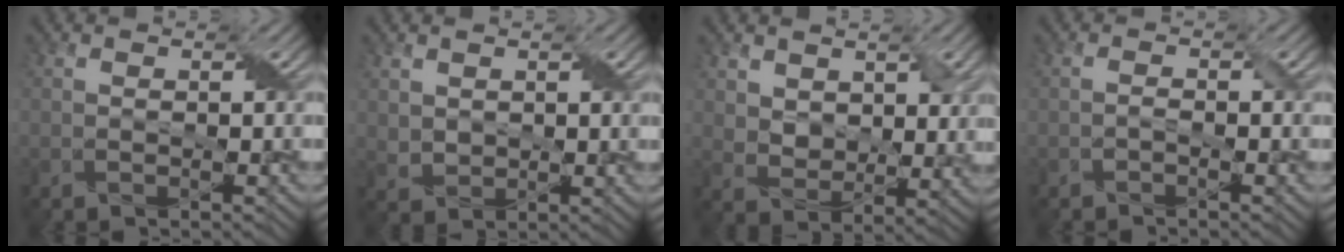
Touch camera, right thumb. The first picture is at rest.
{"total": 2.5, "force": [1.5, 1.7, 1.1], "torque": [-0.032, -0.004, 0.033]}
{"total": 5.2, "force": [2.9, 3.5, 2.6], "torque": [-0.072, -0.009, 0.052]}
{"total": 1.0, "force": [-0.6, 0.3, 0.7], "torque": [-0.017, 0.004, -0.011]}